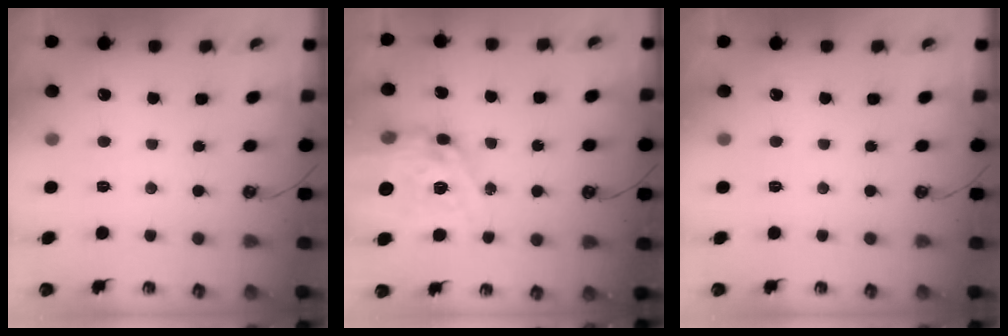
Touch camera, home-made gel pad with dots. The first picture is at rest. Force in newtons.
{"total": 17.1, "press": 17.0, "slide": 1.6}
{"total": 0.0}